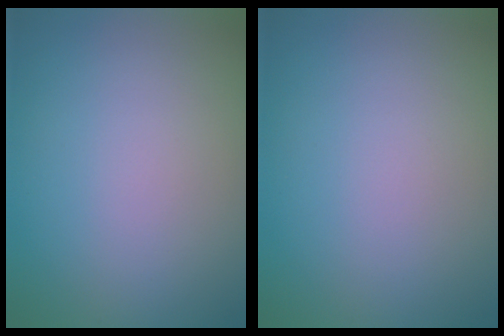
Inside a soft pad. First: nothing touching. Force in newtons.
{"total": 0.0}